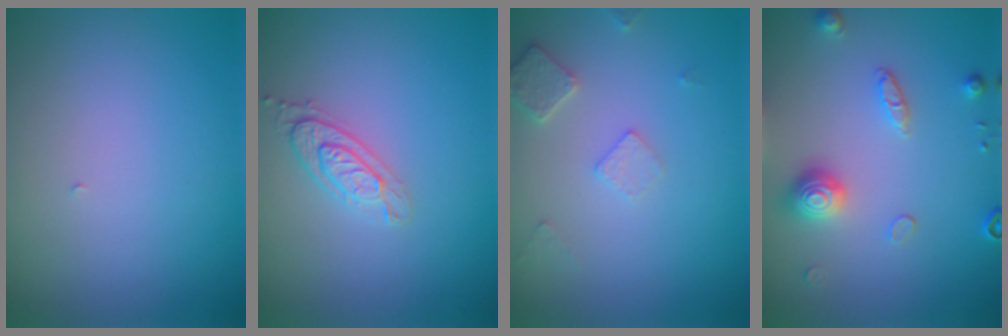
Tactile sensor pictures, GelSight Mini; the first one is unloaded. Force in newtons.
{"total": 2.1, "press": 2.1, "slide": 0.3}
{"total": 2.1, "press": 2.1, "slide": 0.3}
{"total": 3.6, "press": 3.3, "slide": 1.4}